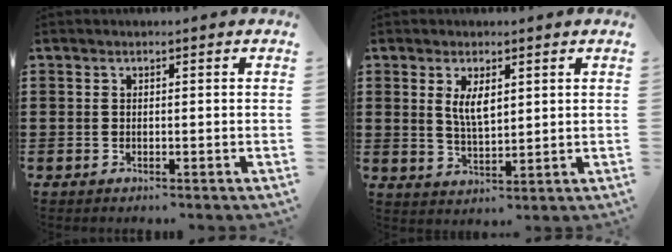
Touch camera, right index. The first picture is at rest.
{"total": 4.0, "force": [1.4, 1.5, 3.4], "torque": [-0.063, 0.000, 0.023]}